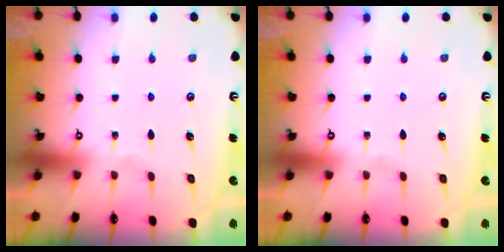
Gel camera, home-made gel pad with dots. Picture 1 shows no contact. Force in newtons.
{"total": 0.0}